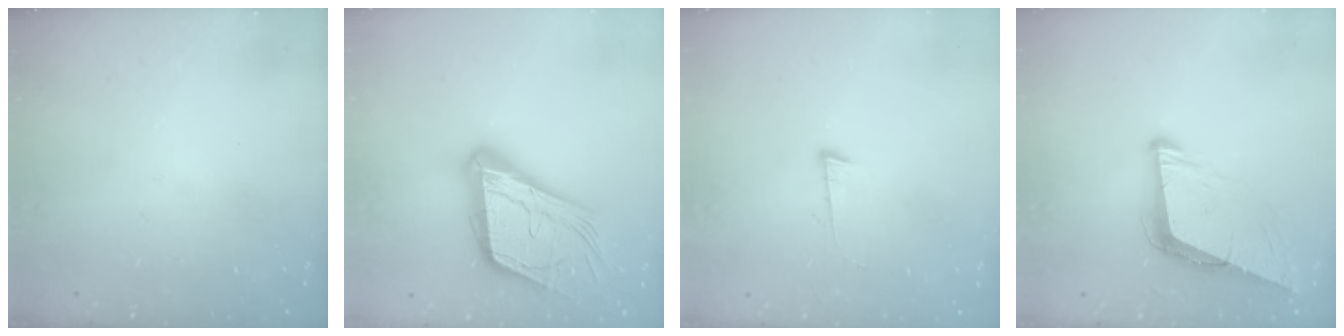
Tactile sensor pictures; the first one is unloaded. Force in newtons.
{"total": 23.2, "press": 22.8, "slide": 3.7}
{"total": 4.3, "press": 4.2, "slide": 0.5}
{"total": 9.1, "press": 8.4, "slide": 3.5}